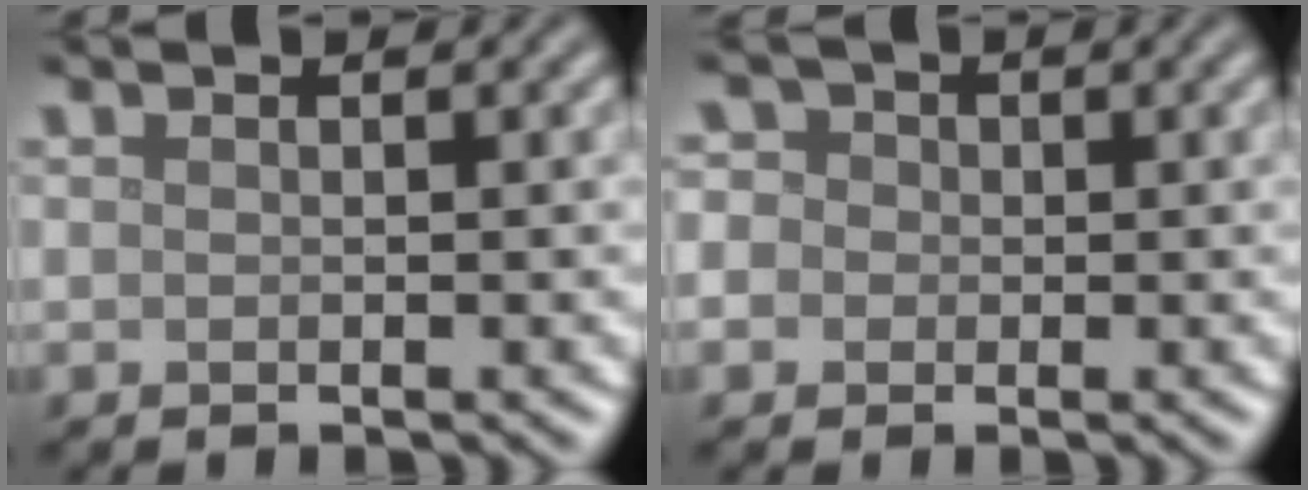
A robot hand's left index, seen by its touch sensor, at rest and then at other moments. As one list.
[{"total": 4.6, "force": [0.9, 4.2, 1.8], "torque": [-0.023, 0.038, -0.018]}]